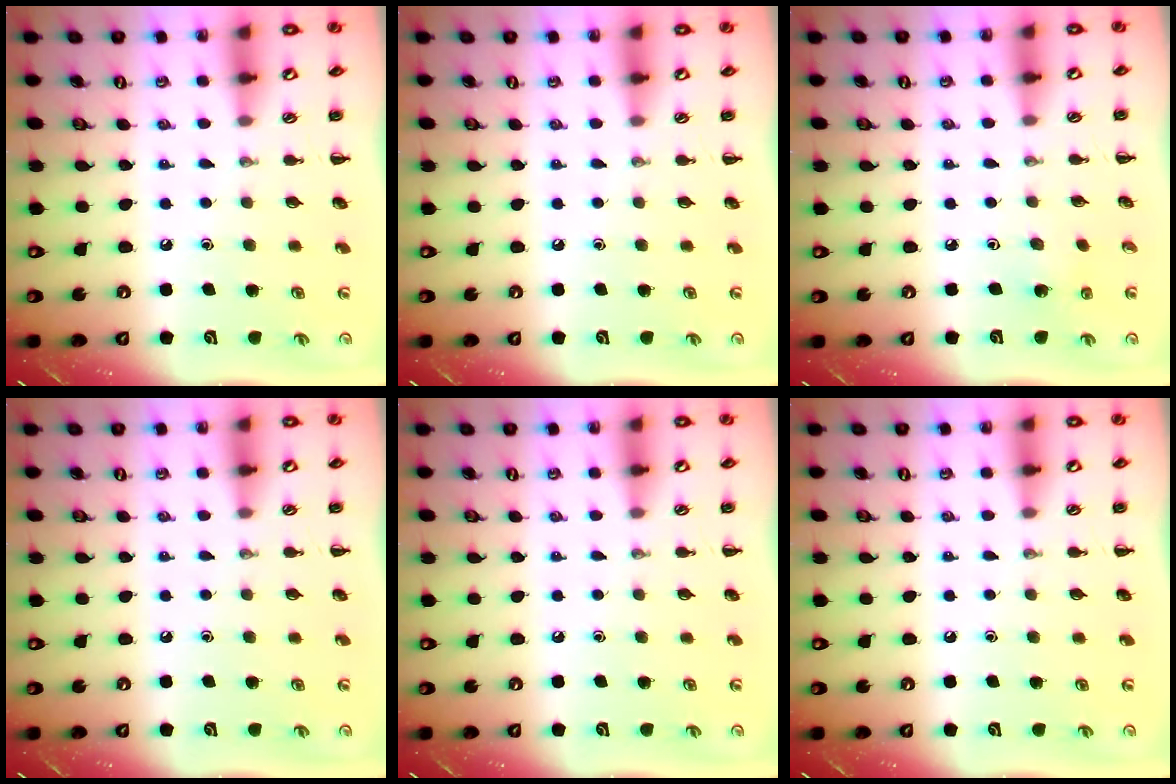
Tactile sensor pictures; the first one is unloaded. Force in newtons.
{"total": 0.0}
{"total": 1.9, "press": 1.8, "slide": 0.7}
{"total": 0.0}
{"total": 0.0}
{"total": 0.0}